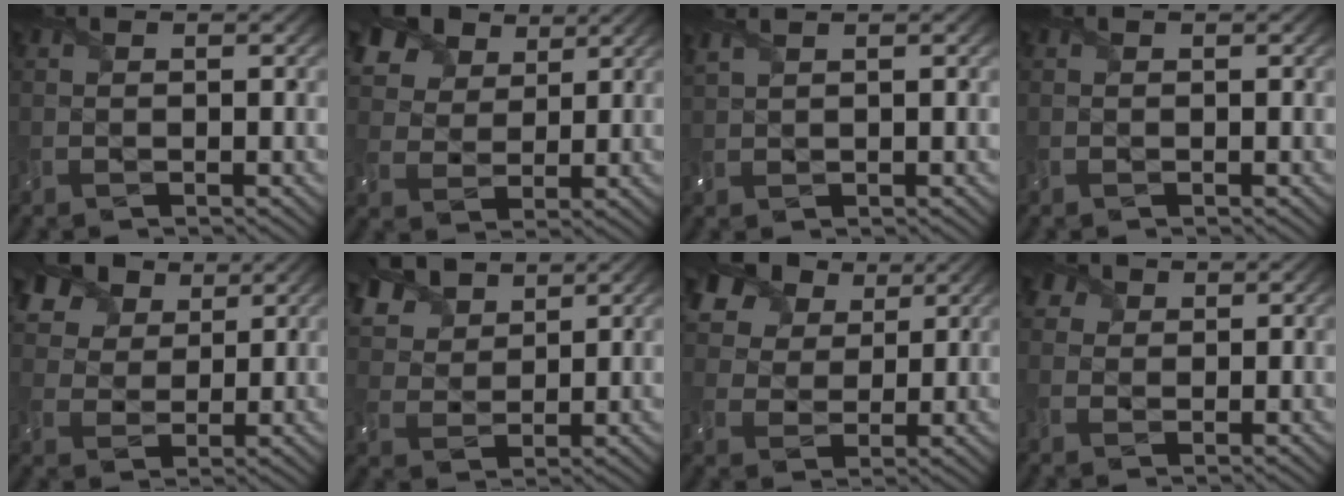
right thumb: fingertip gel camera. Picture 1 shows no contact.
{"total": 10.2, "force": [6.3, 6.4, 4.8], "torque": [-0.151, 0.010, 0.117]}
{"total": 2.1, "force": [1.7, 0.4, 1.2], "torque": [-0.033, 0.008, 0.040]}
{"total": 0.0}
{"total": 10.7, "force": [6.7, 6.7, 5.0], "torque": [-0.158, 0.009, 0.124]}
{"total": 8.5, "force": [5.9, 4.5, 4.1], "torque": [-0.123, 0.017, 0.114]}
{"total": 13.6, "force": [8.1, 8.6, 6.6], "torque": [-0.180, 0.022, 0.153]}
{"total": 3.2, "force": [1.9, 2.3, 1.1], "torque": [-0.031, -0.001, 0.037]}